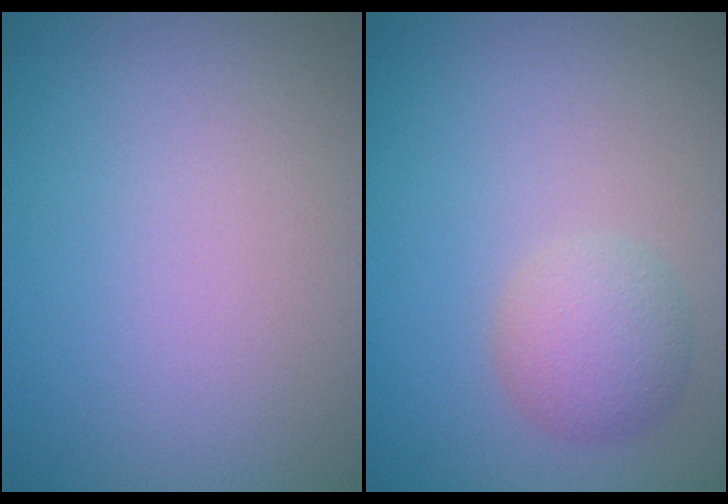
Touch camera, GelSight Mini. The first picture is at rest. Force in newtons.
{"total": 2.8, "press": 2.8, "slide": 0.1}